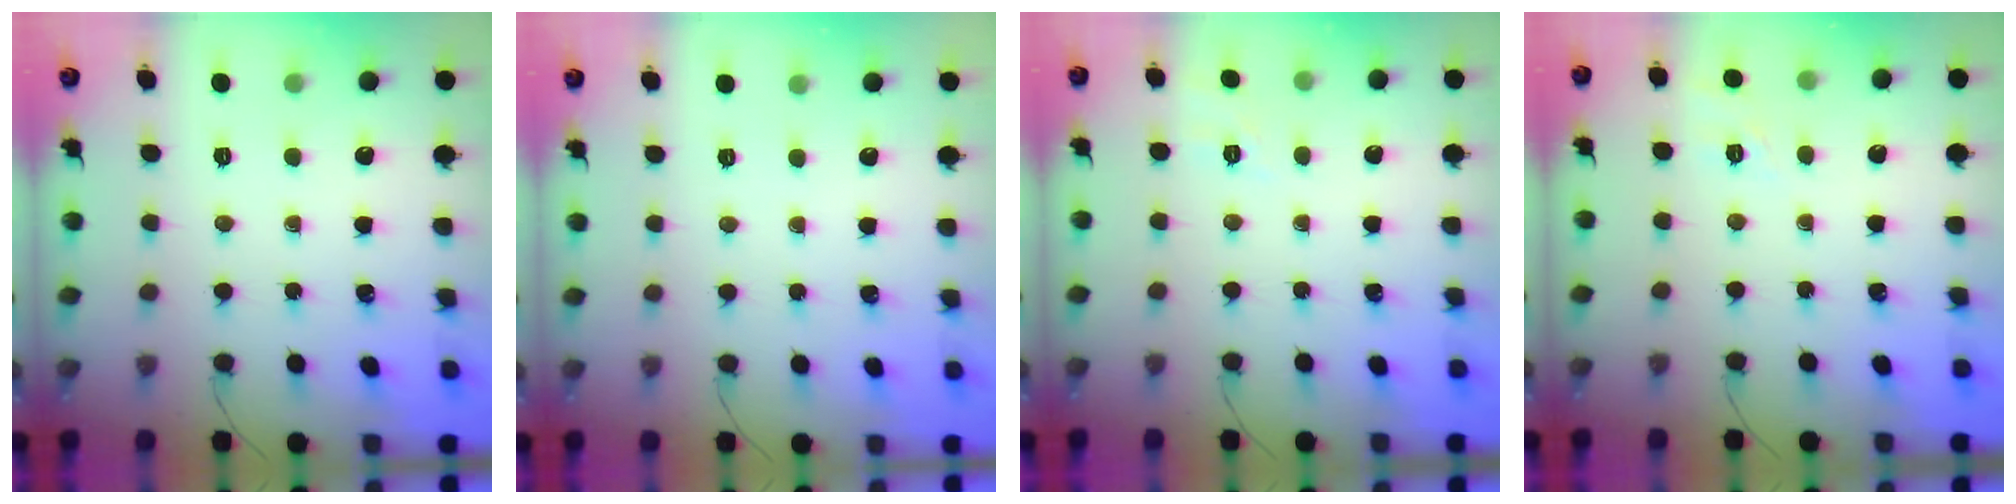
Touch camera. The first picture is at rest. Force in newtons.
{"total": 2.5, "press": 2.4, "slide": 0.4}
{"total": 7.4, "press": 7.1, "slide": 2.0}
{"total": 1.8, "press": 1.0, "slide": 1.5}